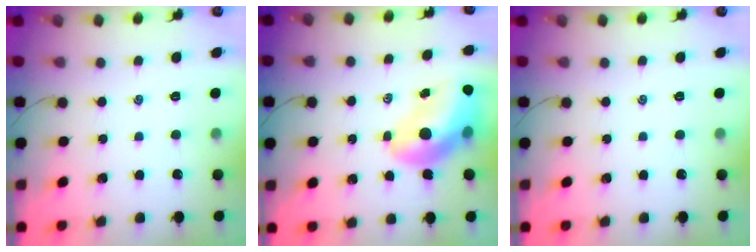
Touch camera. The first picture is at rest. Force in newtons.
{"total": 13.3, "press": 12.7, "slide": 4.0}
{"total": 0.0}